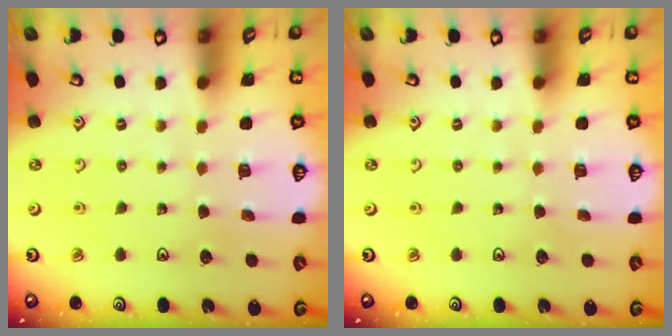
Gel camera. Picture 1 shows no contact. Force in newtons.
{"total": 0.0}